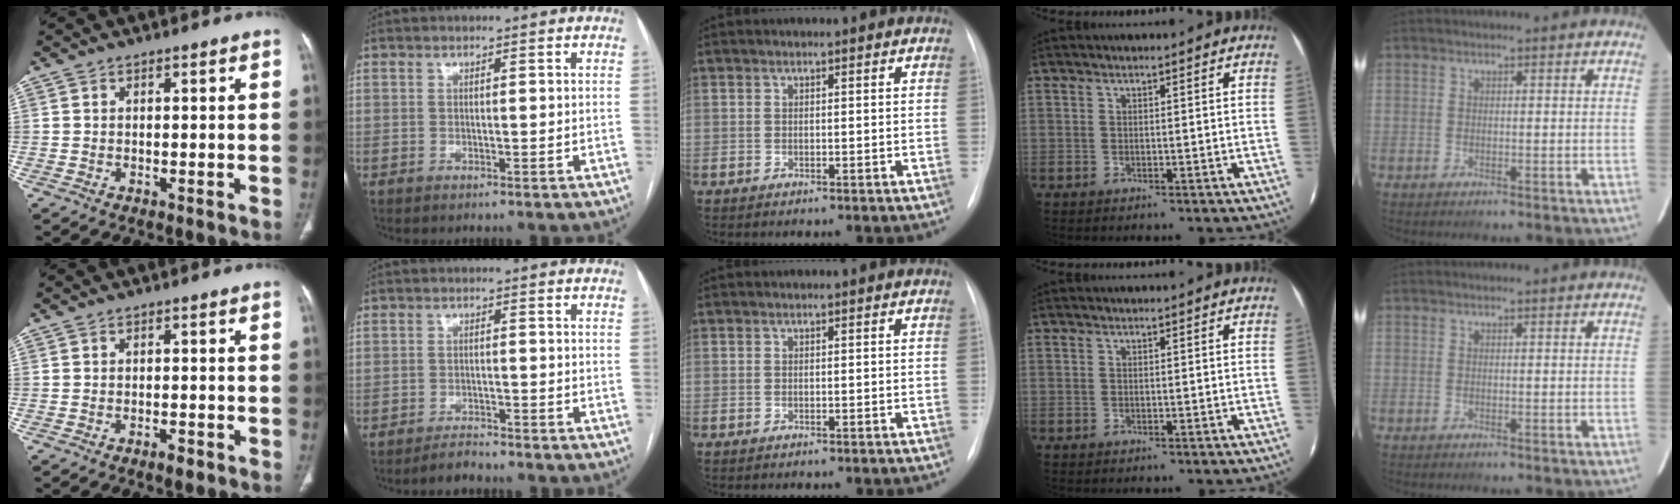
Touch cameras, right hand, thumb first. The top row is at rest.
{"thumb": {"total": 1.9, "force": [-1.2, 0.7, 1.3], "torque": [-0.023, 0.002, -0.019]}, "index": {"total": 2.2, "force": [-2.2, 0.0, 0.1], "torque": [0.000, -0.008, -0.037]}}